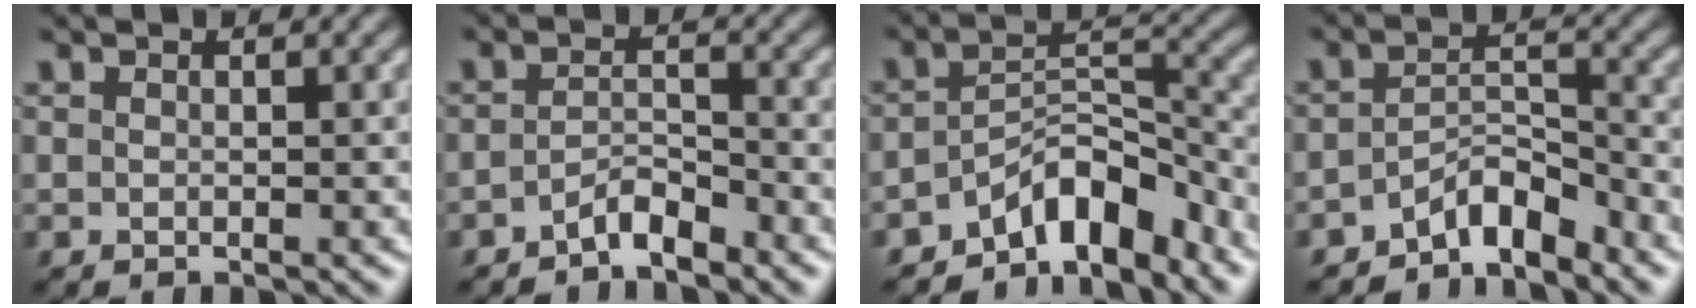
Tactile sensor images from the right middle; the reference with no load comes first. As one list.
[{"total": 2.3, "force": [-1.8, 0.6, 1.2], "torque": [-0.024, 0.010, -0.037]}, {"total": 6.5, "force": [-4.8, 2.7, 3.5], "torque": [-0.037, 0.008, -0.090]}, {"total": 4.1, "force": [-3.2, 1.4, 2.1], "torque": [-0.029, 0.011, -0.061]}]